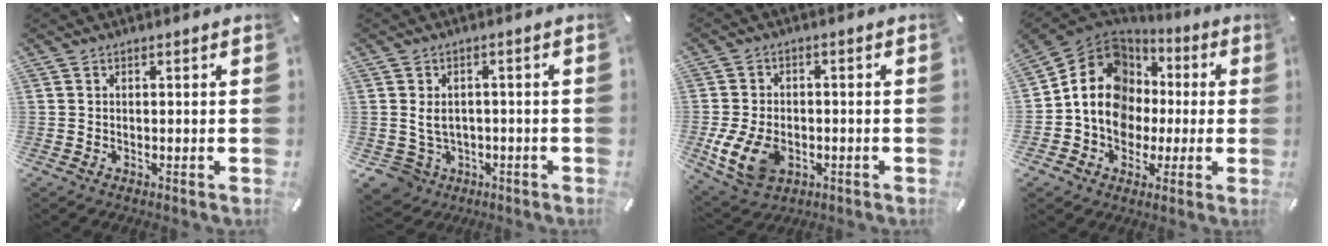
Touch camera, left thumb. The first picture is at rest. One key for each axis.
{"total": 6.1, "fx": -0.2, "fy": 5.7, "fz": 2.2, "tx": -0.067, "ty": -0.004, "tz": -0.004}
{"total": 10.4, "fx": -2.9, "fy": 7.4, "fz": 6.6, "tx": -0.149, "ty": 0.003, "tz": -0.051}
{"total": 14.6, "fx": -0.5, "fy": 12.9, "fz": 6.7, "tx": -0.138, "ty": -0.001, "tz": -0.008}